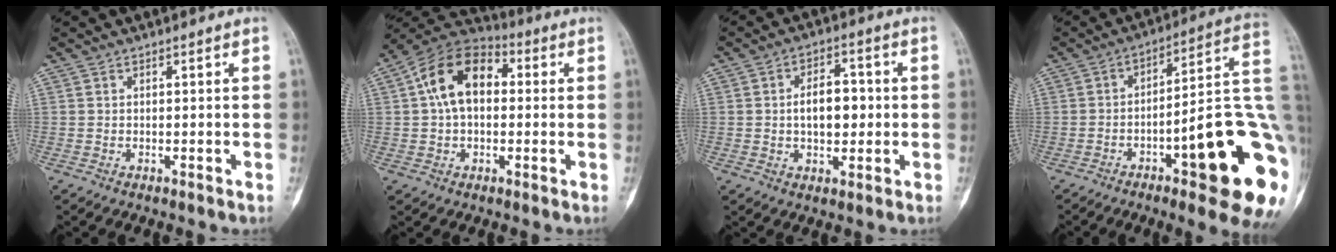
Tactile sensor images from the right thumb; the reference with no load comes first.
{"total": 13.4, "force": [1.6, 9.0, 9.8], "torque": [-0.153, 0.034, 0.014]}
{"total": 8.6, "force": [0.0, 5.2, 6.8], "torque": [-0.079, 0.016, -0.002]}
{"total": 26.3, "force": [-6.6, 6.1, 24.8], "torque": [-0.271, 0.017, -0.085]}